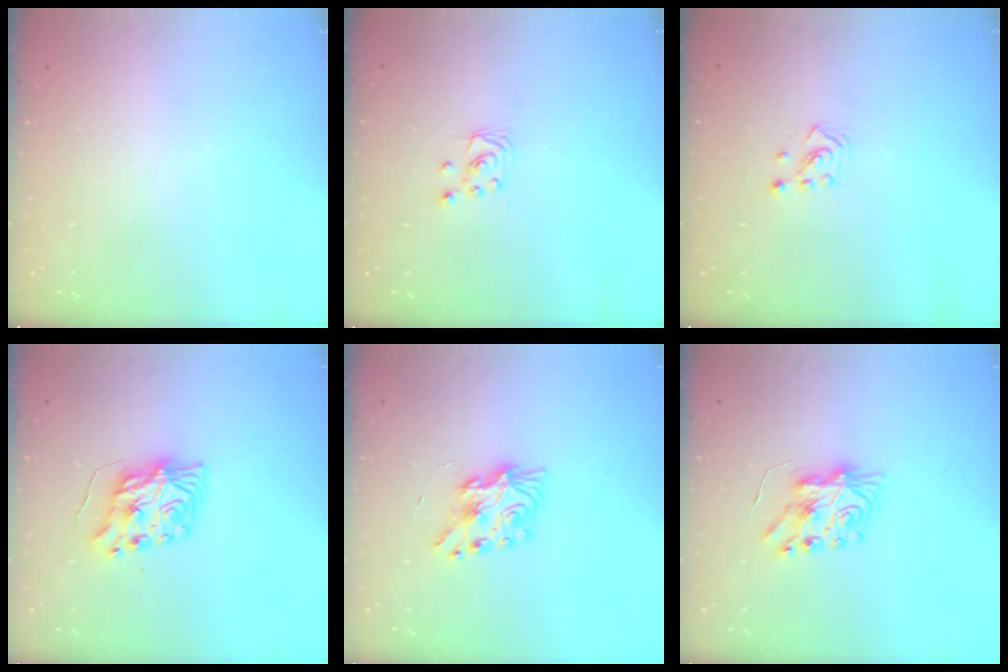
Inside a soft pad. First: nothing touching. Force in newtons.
{"total": 2.3, "press": 2.2, "slide": 0.3}
{"total": 2.5, "press": 2.4, "slide": 0.8}
{"total": 8.9, "press": 8.9, "slide": 0.9}
{"total": 8.3, "press": 8.2, "slide": 0.2}
{"total": 7.4, "press": 7.4, "slide": 0.2}